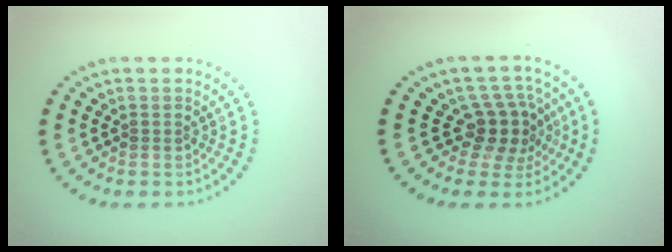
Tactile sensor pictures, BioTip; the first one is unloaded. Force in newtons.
{"total": 3.7, "press": 2.8, "slide": 2.5}